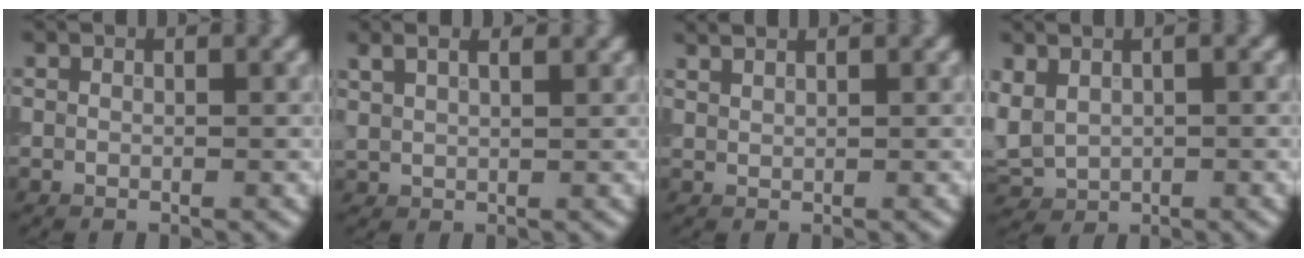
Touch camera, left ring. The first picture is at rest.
{"total": 3.4, "force": [2.4, 1.3, 2.1], "torque": [-0.049, 0.018, 0.029]}
{"total": 1.4, "force": [1.2, 0.2, 0.6], "torque": [-0.011, 0.004, 0.017]}
{"total": 2.8, "force": [0.3, 2.1, 1.9], "torque": [-0.047, 0.002, 0.007]}